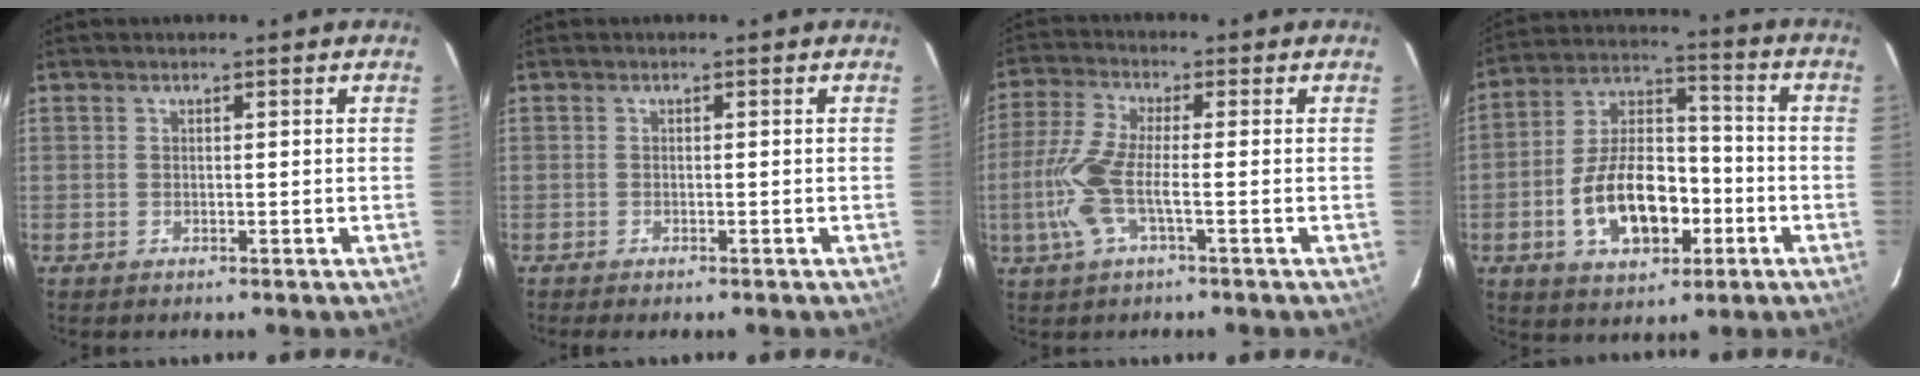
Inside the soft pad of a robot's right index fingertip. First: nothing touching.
{"total": 1.2, "force": [-1.1, 0.2, 0.6], "torque": [-0.013, -0.005, -0.017]}
{"total": 8.8, "force": [-2.4, 1.9, 8.3], "torque": [-0.191, -0.003, -0.047]}
{"total": 15.6, "force": [-5.1, 8.8, 11.9], "torque": [-0.231, 0.022, -0.075]}